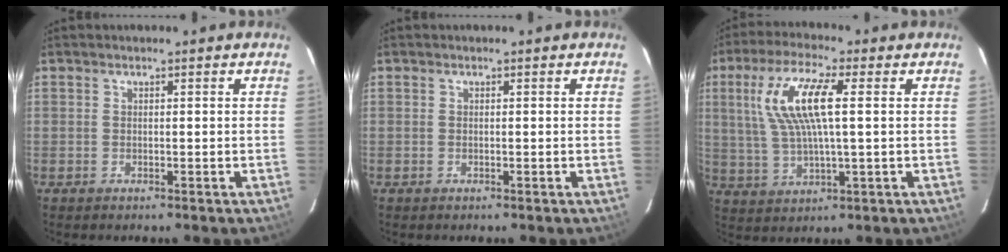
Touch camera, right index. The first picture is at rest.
{"total": 0.0}
{"total": 12.0, "force": [2.9, 2.9, 11.3], "torque": [-0.227, 0.011, 0.060]}